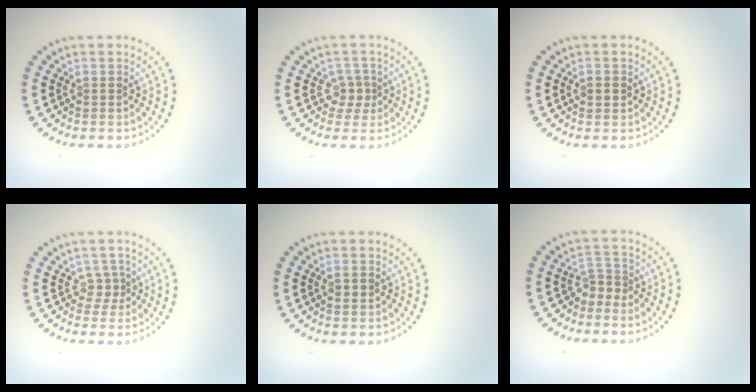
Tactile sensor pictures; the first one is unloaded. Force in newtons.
{"total": 1.7, "press": 1.3, "slide": 1.1}
{"total": 1.2, "press": 1.1, "slide": 0.3}
{"total": 1.3, "press": 0.9, "slide": 0.9}
{"total": 1.1, "press": 1.1, "slide": 0.2}
{"total": 1.7, "press": 1.1, "slide": 1.3}